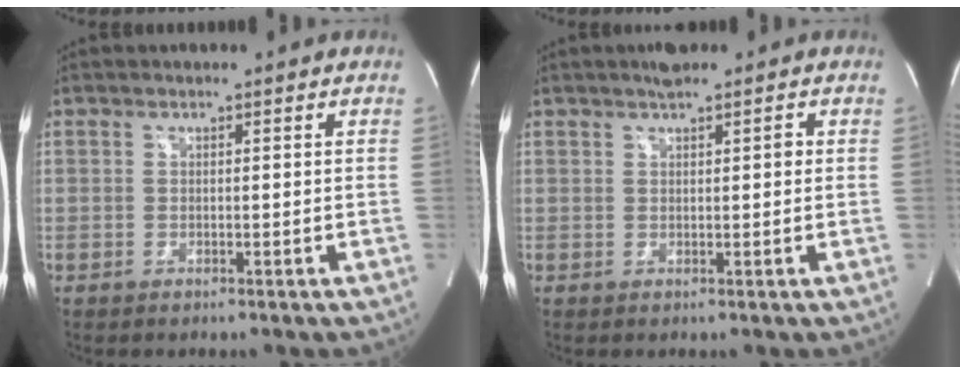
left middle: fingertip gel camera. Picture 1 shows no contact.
{"total": 2.8, "force": [1.5, 1.0, 2.1], "torque": [-0.036, 0.013, 0.023]}